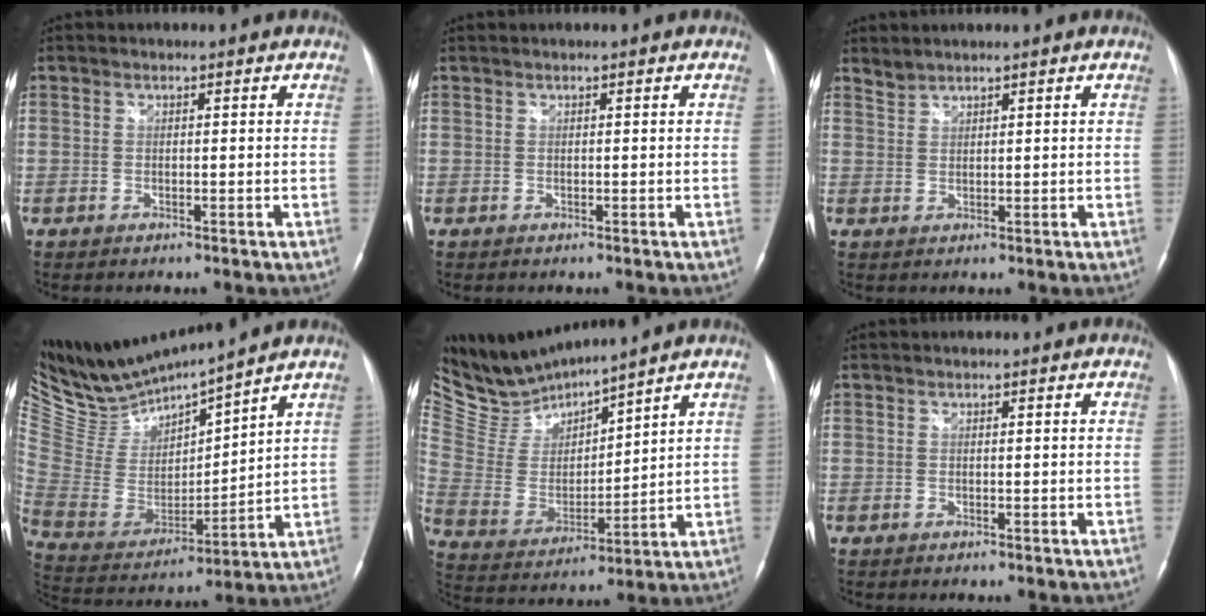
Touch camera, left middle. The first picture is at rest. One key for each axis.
{"total": 0.0}
{"total": 1.5, "fx": 1.5, "fy": -0.1, "fz": -0.1, "tx": -0.003, "ty": 0.006, "tz": 0.034}
{"total": 14.0, "fx": 13.7, "fy": 0.2, "fz": 3.1, "tx": -0.079, "ty": -0.014, "tz": 0.282}
{"total": 9.6, "fx": 9.6, "fy": 0.1, "fz": 0.6, "tx": -0.045, "ty": 0.001, "tz": 0.215}
{"total": 0.0}